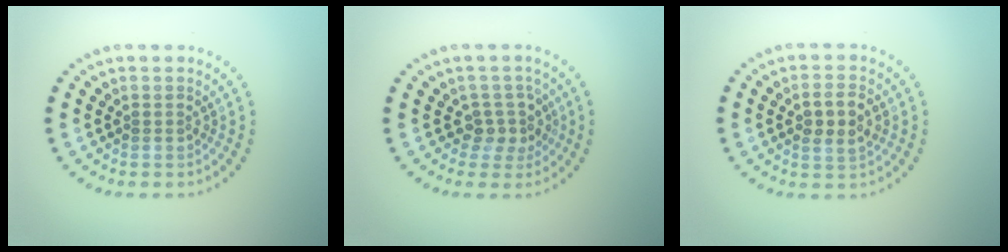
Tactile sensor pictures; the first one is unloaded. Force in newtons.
{"total": 2.5, "press": 2.0, "slide": 1.6}
{"total": 2.8, "press": 2.8, "slide": 0.4}